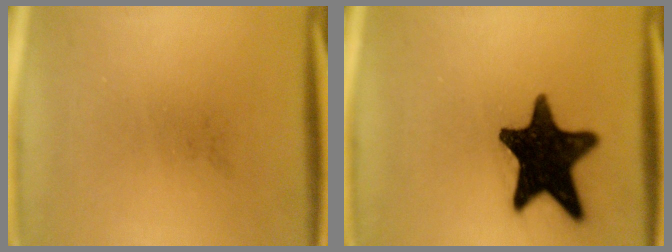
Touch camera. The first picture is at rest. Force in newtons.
{"total": 17.2}